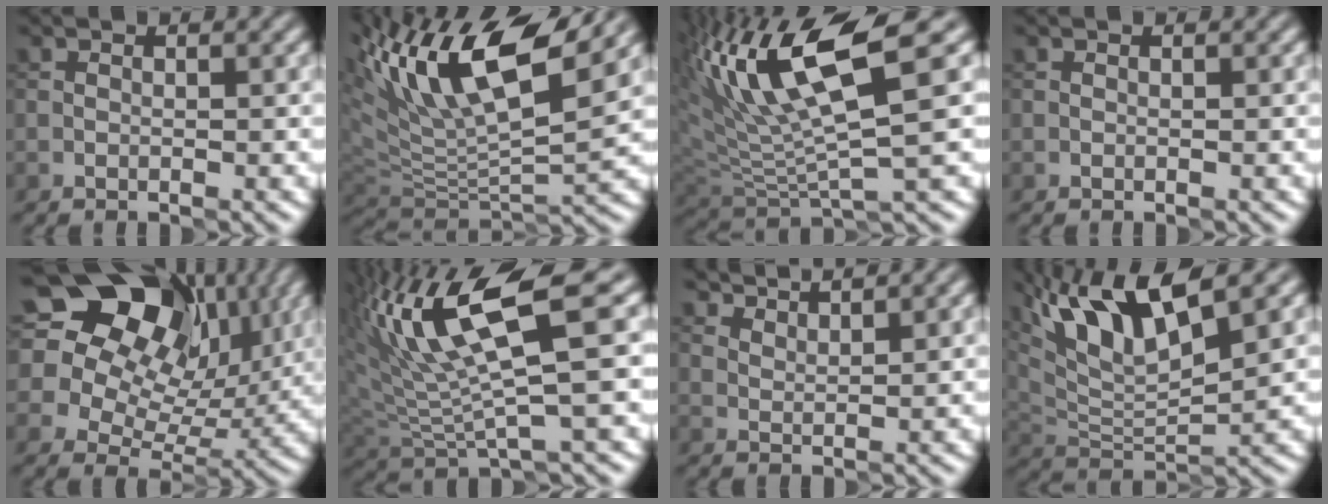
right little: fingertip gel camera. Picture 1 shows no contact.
{"total": 13.2, "force": [7.9, 3.8, 9.8], "torque": [-0.188, 0.017, 0.148]}
{"total": 10.7, "force": [5.6, 2.3, 8.8], "torque": [-0.163, 0.016, 0.107]}
{"total": 0.0}
{"total": 16.6, "force": [7.7, 12.0, 8.4], "torque": [-0.176, 0.067, 0.127]}
{"total": 10.4, "force": [4.5, 2.2, 9.1], "torque": [-0.163, 0.014, 0.088]}
{"total": 4.5, "force": [4.4, 0.4, 0.9], "torque": [-0.011, 0.001, 0.072]}
{"total": 9.6, "force": [5.6, 2.5, 7.4], "torque": [-0.142, 0.012, 0.105]}